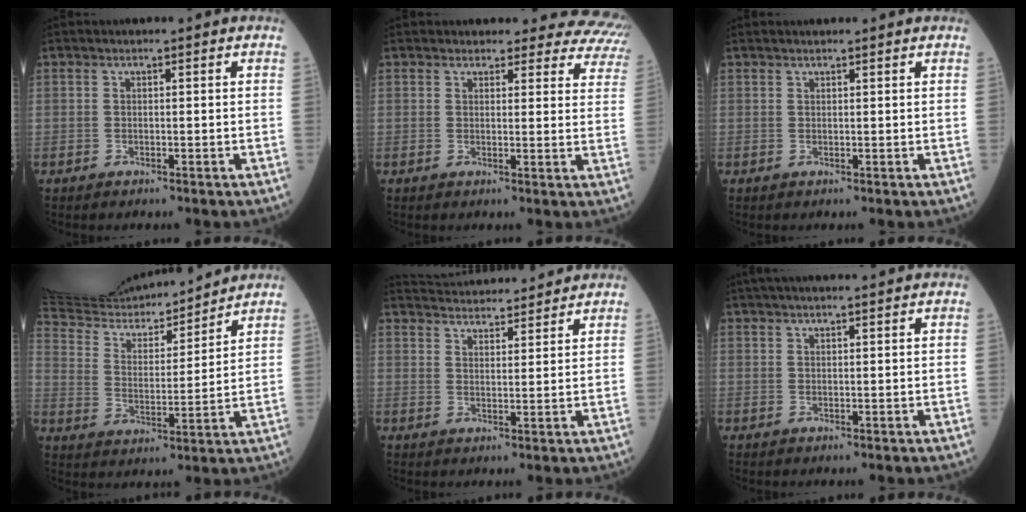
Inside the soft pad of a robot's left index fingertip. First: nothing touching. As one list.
[{"total": 13.5, "force": [12.7, 4.7, 0.8], "torque": [0.039, -0.053, 0.096]}, {"total": 2.1, "force": [2.0, 0.1, 0.6], "torque": [-0.008, 0.019, 0.026]}, {"total": 20.6, "force": [19.4, 3.3, 6.2], "torque": [-0.130, 0.002, 0.320]}, {"total": 13.4, "force": [13.0, 1.8, 2.9], "torque": [-0.049, 0.026, 0.182]}, {"total": 8.5, "force": [7.5, 0.3, 4.0], "torque": [-0.060, 0.034, 0.102]}]